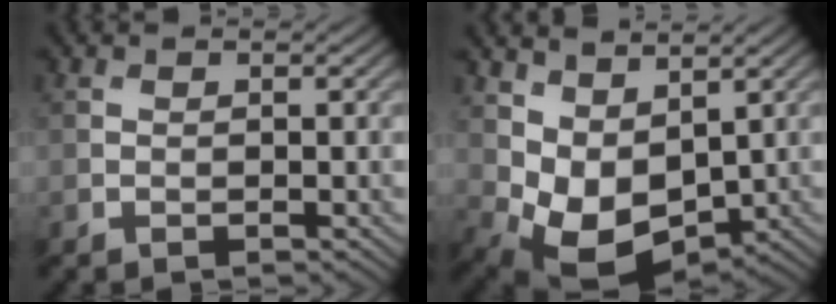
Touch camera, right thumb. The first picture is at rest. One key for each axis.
{"total": 7.1, "fx": 2.1, "fy": 4.7, "fz": 4.9, "tx": -0.111, "ty": -0.015, "tz": 0.047}